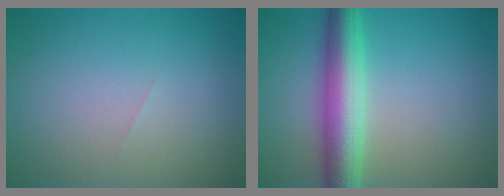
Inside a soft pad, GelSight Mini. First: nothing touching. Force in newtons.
{"total": 6.6, "press": 6.6, "slide": 0.0}